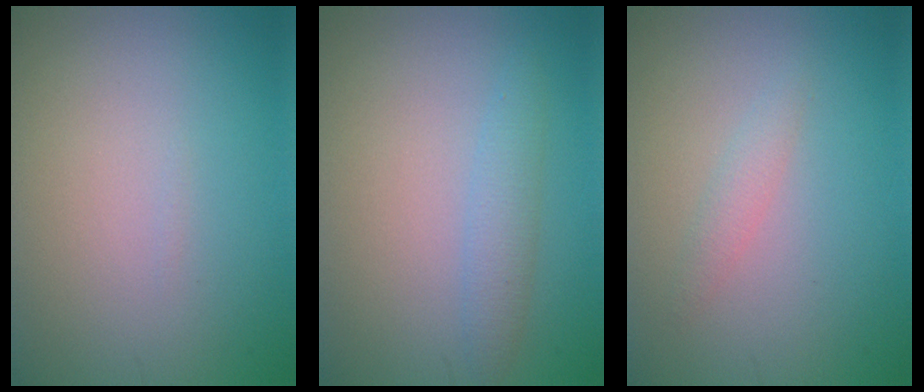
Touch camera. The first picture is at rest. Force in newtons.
{"total": 2.0, "press": 1.9, "slide": 0.2}
{"total": 1.2, "press": 1.2, "slide": 0.0}